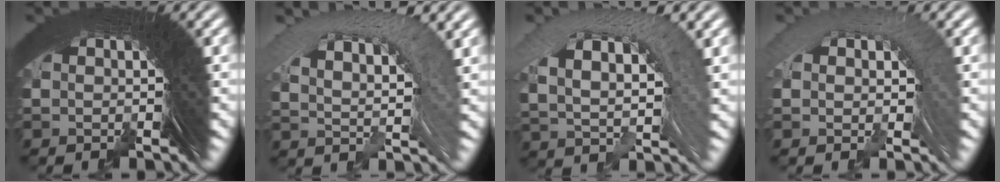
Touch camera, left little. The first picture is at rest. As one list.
[{"total": 7.6, "force": [3.0, 3.3, 6.1], "torque": [-0.073, 0.032, 0.041]}, {"total": 8.7, "force": [2.4, 4.8, 6.8], "torque": [-0.096, 0.034, 0.030]}, {"total": 2.1, "force": [0.8, 0.8, 1.8], "torque": [-0.030, 0.024, 0.011]}]